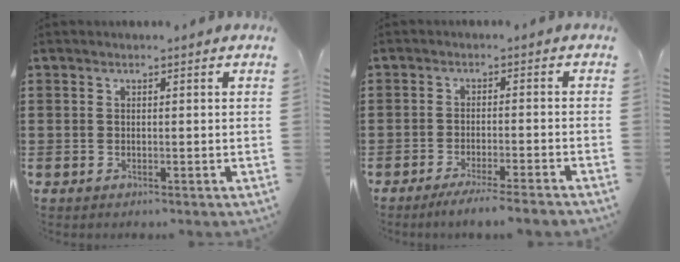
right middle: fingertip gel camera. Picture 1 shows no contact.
{"total": 3.1, "force": [-2.7, -0.4, 1.5], "torque": [-0.021, -0.002, -0.051]}